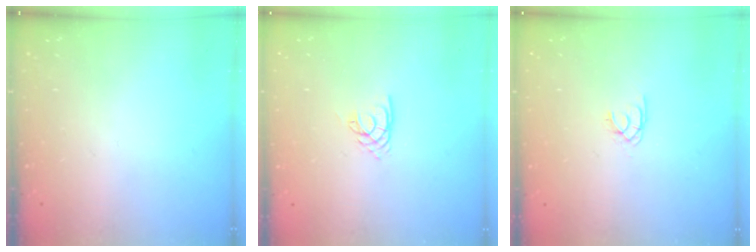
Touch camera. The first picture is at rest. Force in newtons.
{"total": 2.1, "press": 2.1, "slide": 0.1}
{"total": 1.5, "press": 1.4, "slide": 0.2}